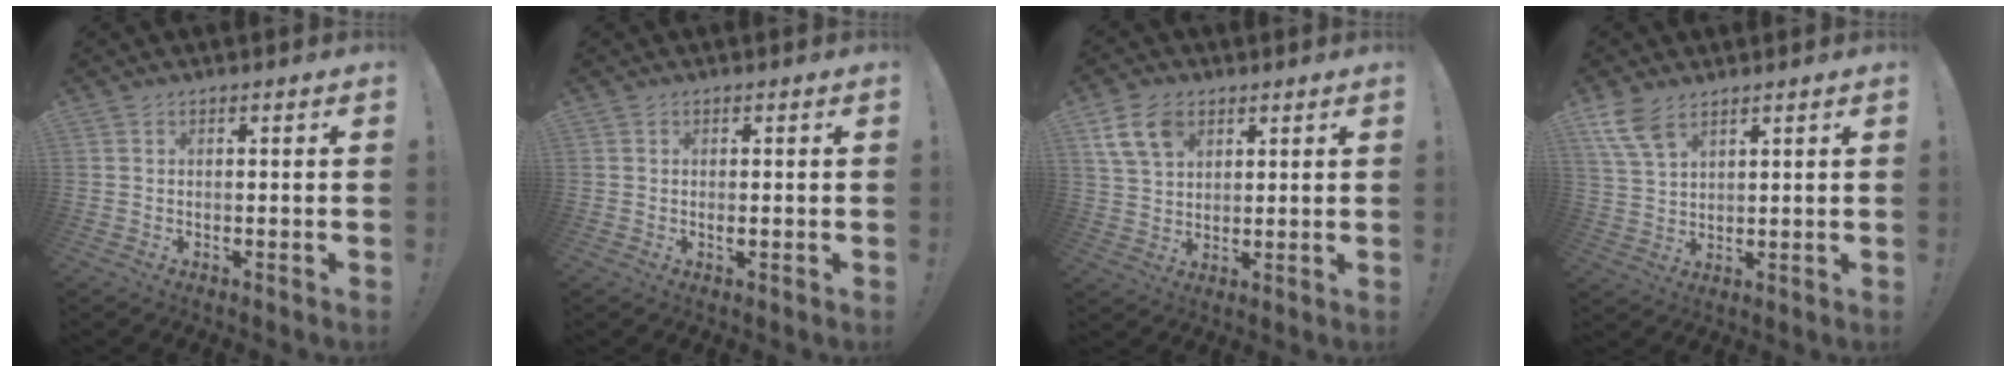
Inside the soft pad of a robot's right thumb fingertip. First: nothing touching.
{"total": 0.8, "force": [0.0, 0.1, 0.8], "torque": [-0.008, -0.005, -0.003]}
{"total": 9.9, "force": [5.2, 6.7, 5.3], "torque": [-0.103, -0.013, 0.103]}
{"total": 7.6, "force": [5.0, 3.7, 4.4], "torque": [-0.084, -0.018, 0.100]}